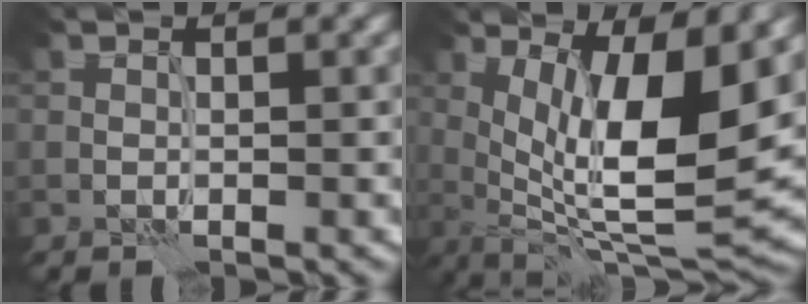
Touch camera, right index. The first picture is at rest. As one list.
[{"total": 12.3, "force": [1.9, 3.9, 11.5], "torque": [-0.170, -0.016, 0.035]}]